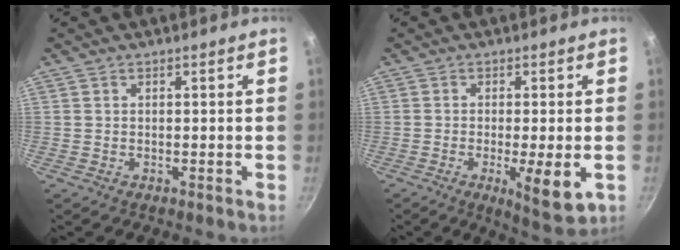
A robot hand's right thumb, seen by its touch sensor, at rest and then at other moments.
{"total": 8.4, "force": [-2.2, 1.9, 7.9], "torque": [-0.122, -0.006, -0.026]}